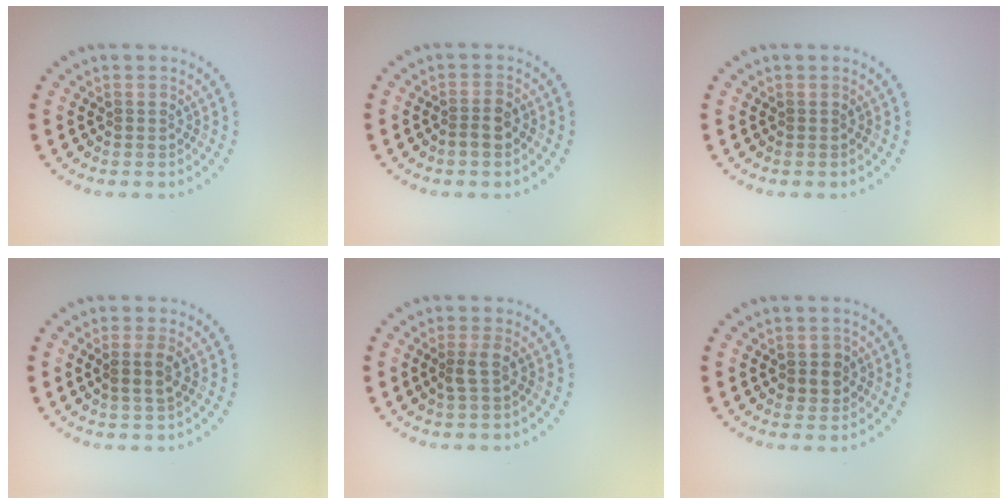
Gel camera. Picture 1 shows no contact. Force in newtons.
{"total": 1.8, "press": 1.6, "slide": 0.7}
{"total": 0.0}
{"total": 1.7, "press": 1.4, "slide": 1.0}
{"total": 1.4, "press": 1.2, "slide": 0.8}
{"total": 1.9, "press": 1.8, "slide": 0.7}